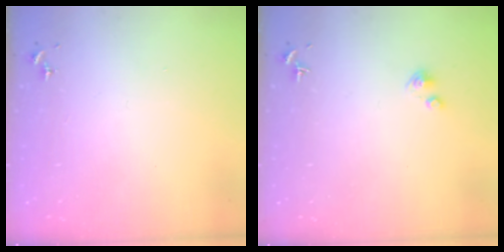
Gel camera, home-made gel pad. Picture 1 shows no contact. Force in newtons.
{"total": 3.0, "press": 3.0, "slide": 0.3}